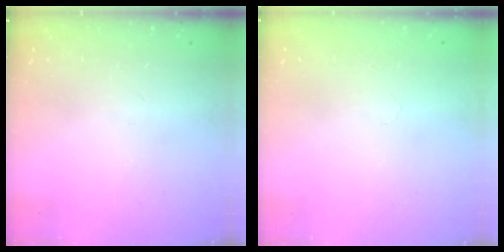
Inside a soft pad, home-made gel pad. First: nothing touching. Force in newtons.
{"total": 0.0}